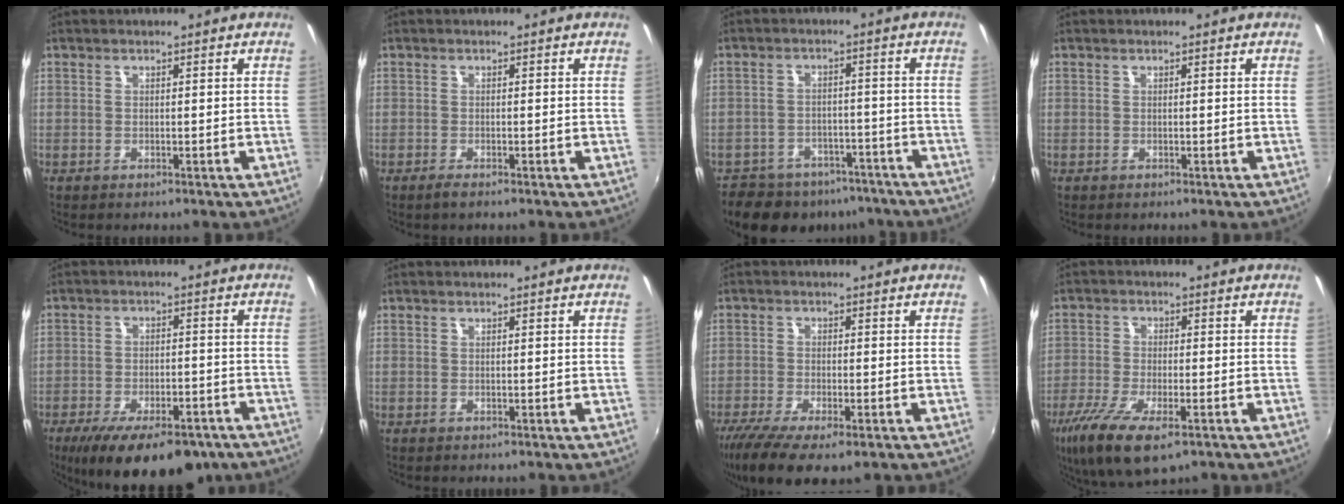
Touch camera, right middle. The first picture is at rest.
{"total": 1.3, "force": [-1.0, 0.1, 0.9], "torque": [-0.019, -0.004, -0.020]}
{"total": 16.7, "force": [-12.7, 8.8, 6.3], "torque": [-0.150, 0.003, -0.170]}
{"total": 0.0}
{"total": 18.2, "force": [-12.5, 7.2, 11.0], "torque": [-0.205, -0.034, -0.175]}
{"total": 0.0}
{"total": 11.0, "force": [-7.2, 3.3, 7.6], "torque": [-0.170, -0.046, -0.127]}
{"total": 12.8, "force": [-7.6, 4.4, 9.2], "torque": [-0.205, -0.049, -0.137]}